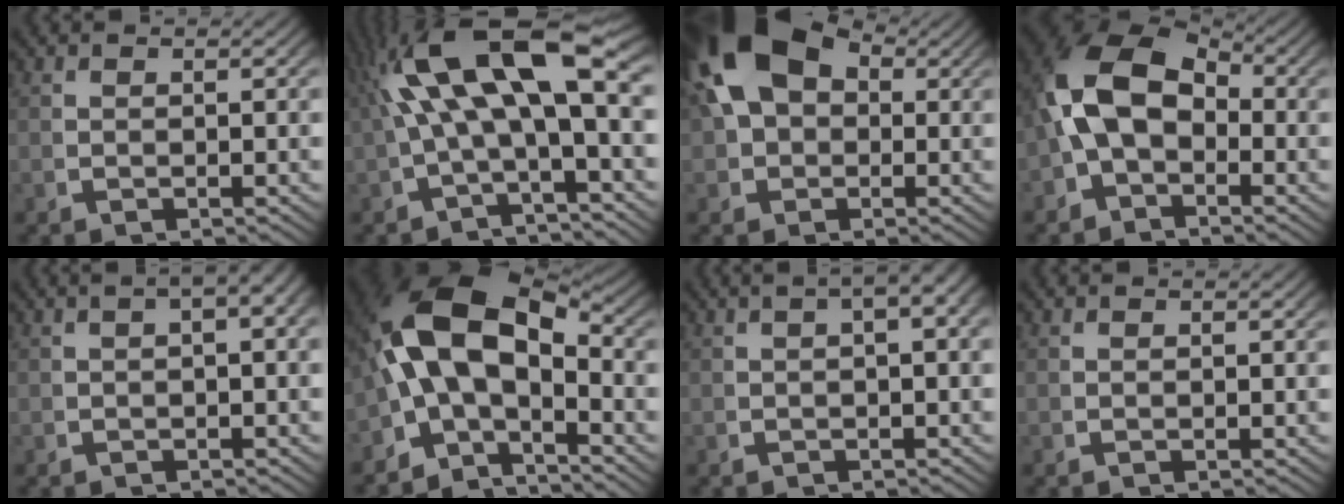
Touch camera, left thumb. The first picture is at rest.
{"total": 10.7, "force": [0.6, 5.2, 9.3], "torque": [-0.174, -0.005, 0.016]}
{"total": 9.6, "force": [2.6, 7.0, 6.0], "torque": [-0.137, 0.000, 0.043]}
{"total": 10.8, "force": [0.3, 7.7, 7.6], "torque": [-0.158, -0.020, 0.012]}
{"total": 3.6, "force": [0.8, 1.5, 3.2], "torque": [-0.034, 0.026, 0.002]}
{"total": 14.5, "force": [0.0, 9.5, 11.0], "torque": [-0.224, -0.025, -0.004]}
{"total": 3.9, "force": [1.1, 1.5, 3.4], "torque": [-0.038, 0.027, 0.005]}
{"total": 0.0}